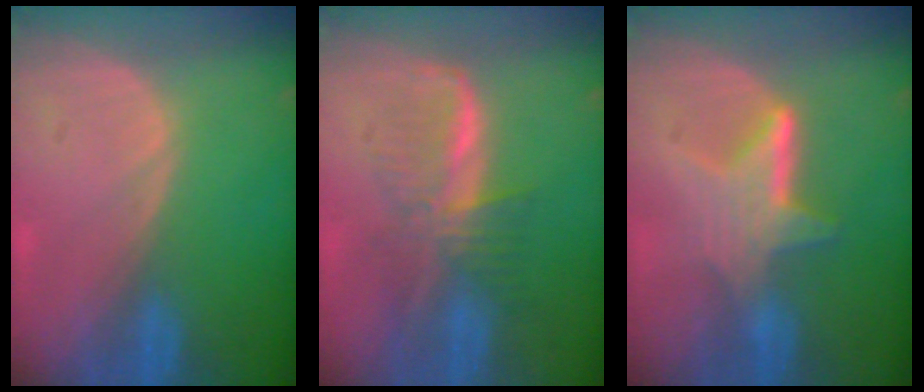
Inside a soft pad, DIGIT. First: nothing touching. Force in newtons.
{"total": 6.5, "press": 6.3, "slide": 1.6}
{"total": 6.5, "press": 5.9, "slide": 2.8}